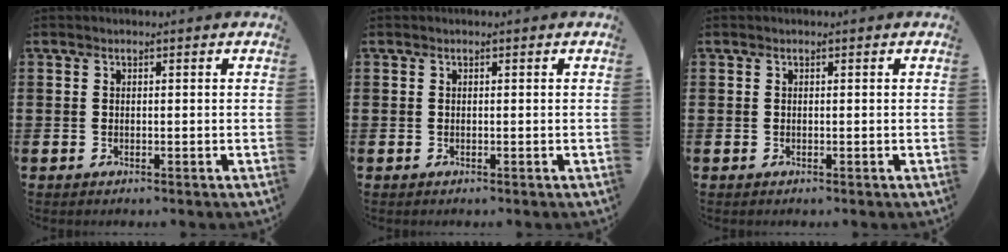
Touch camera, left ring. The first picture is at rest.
{"total": 0.0}
{"total": 0.0}